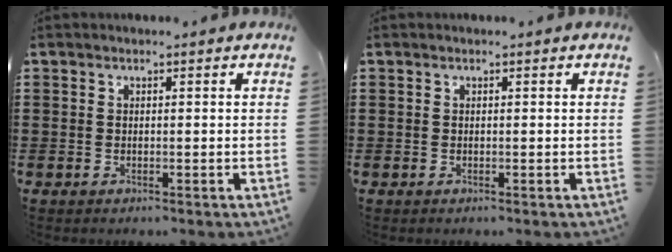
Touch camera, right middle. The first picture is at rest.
{"total": 0.0}